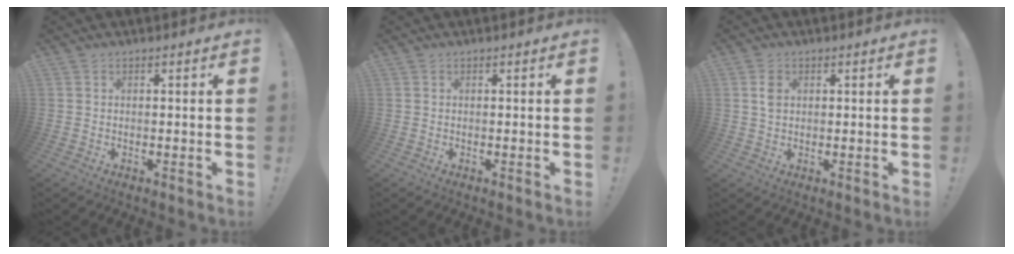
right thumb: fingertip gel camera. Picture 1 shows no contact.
{"total": 0.0}
{"total": 3.1, "force": [0.8, 2.0, 2.2], "torque": [-0.031, -0.002, 0.013]}